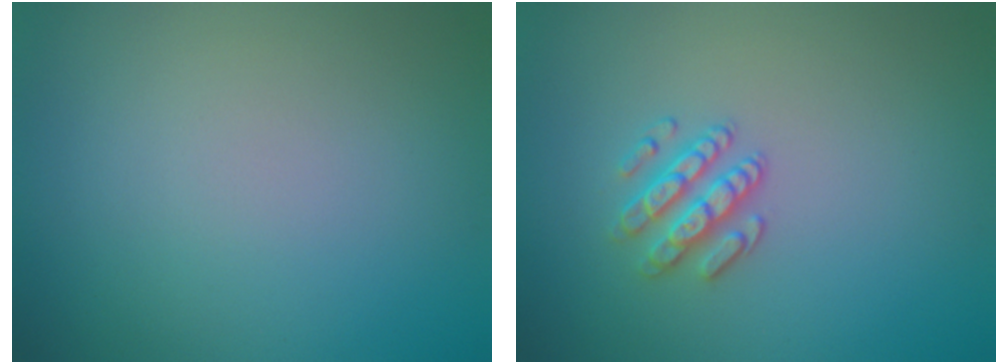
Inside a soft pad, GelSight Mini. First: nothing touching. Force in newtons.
{"total": 2.5, "press": 2.3, "slide": 0.9}